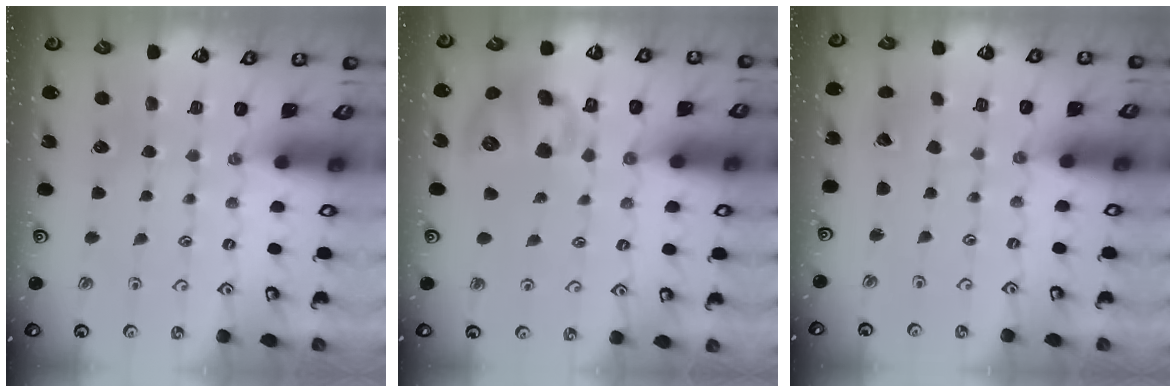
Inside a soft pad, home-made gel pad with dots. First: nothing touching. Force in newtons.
{"total": 12.6, "press": 12.5, "slide": 2.1}
{"total": 2.8, "press": 2.8, "slide": 0.3}